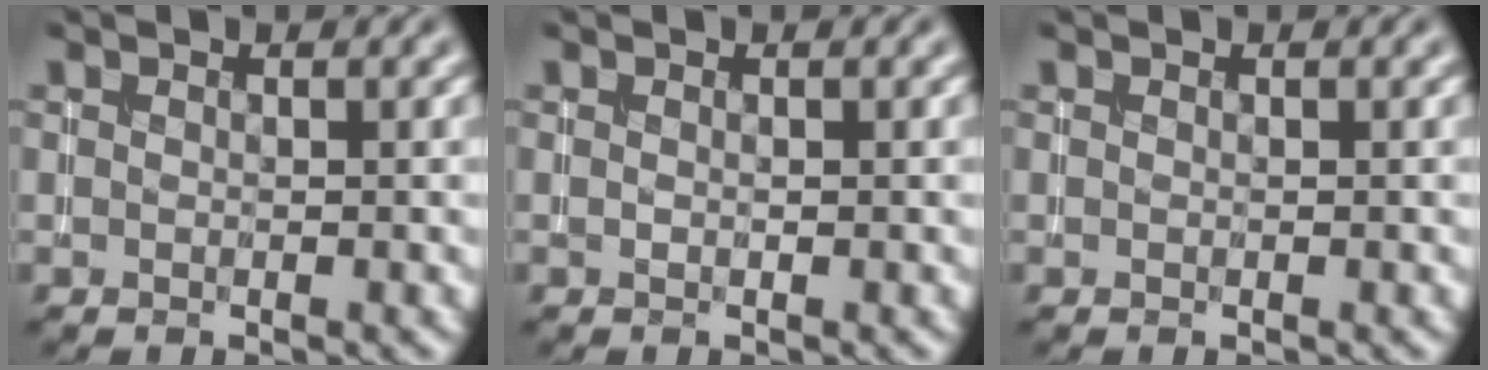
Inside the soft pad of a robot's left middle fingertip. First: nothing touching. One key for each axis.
{"total": 0.0}
{"total": 0.0}